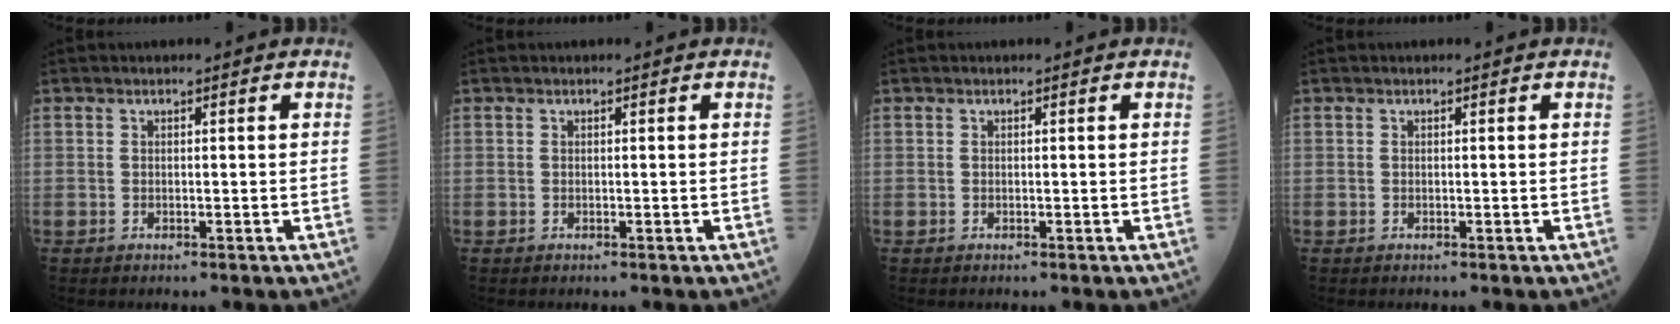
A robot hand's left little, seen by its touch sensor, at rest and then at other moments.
{"total": 0.0}
{"total": 0.0}
{"total": 0.0}